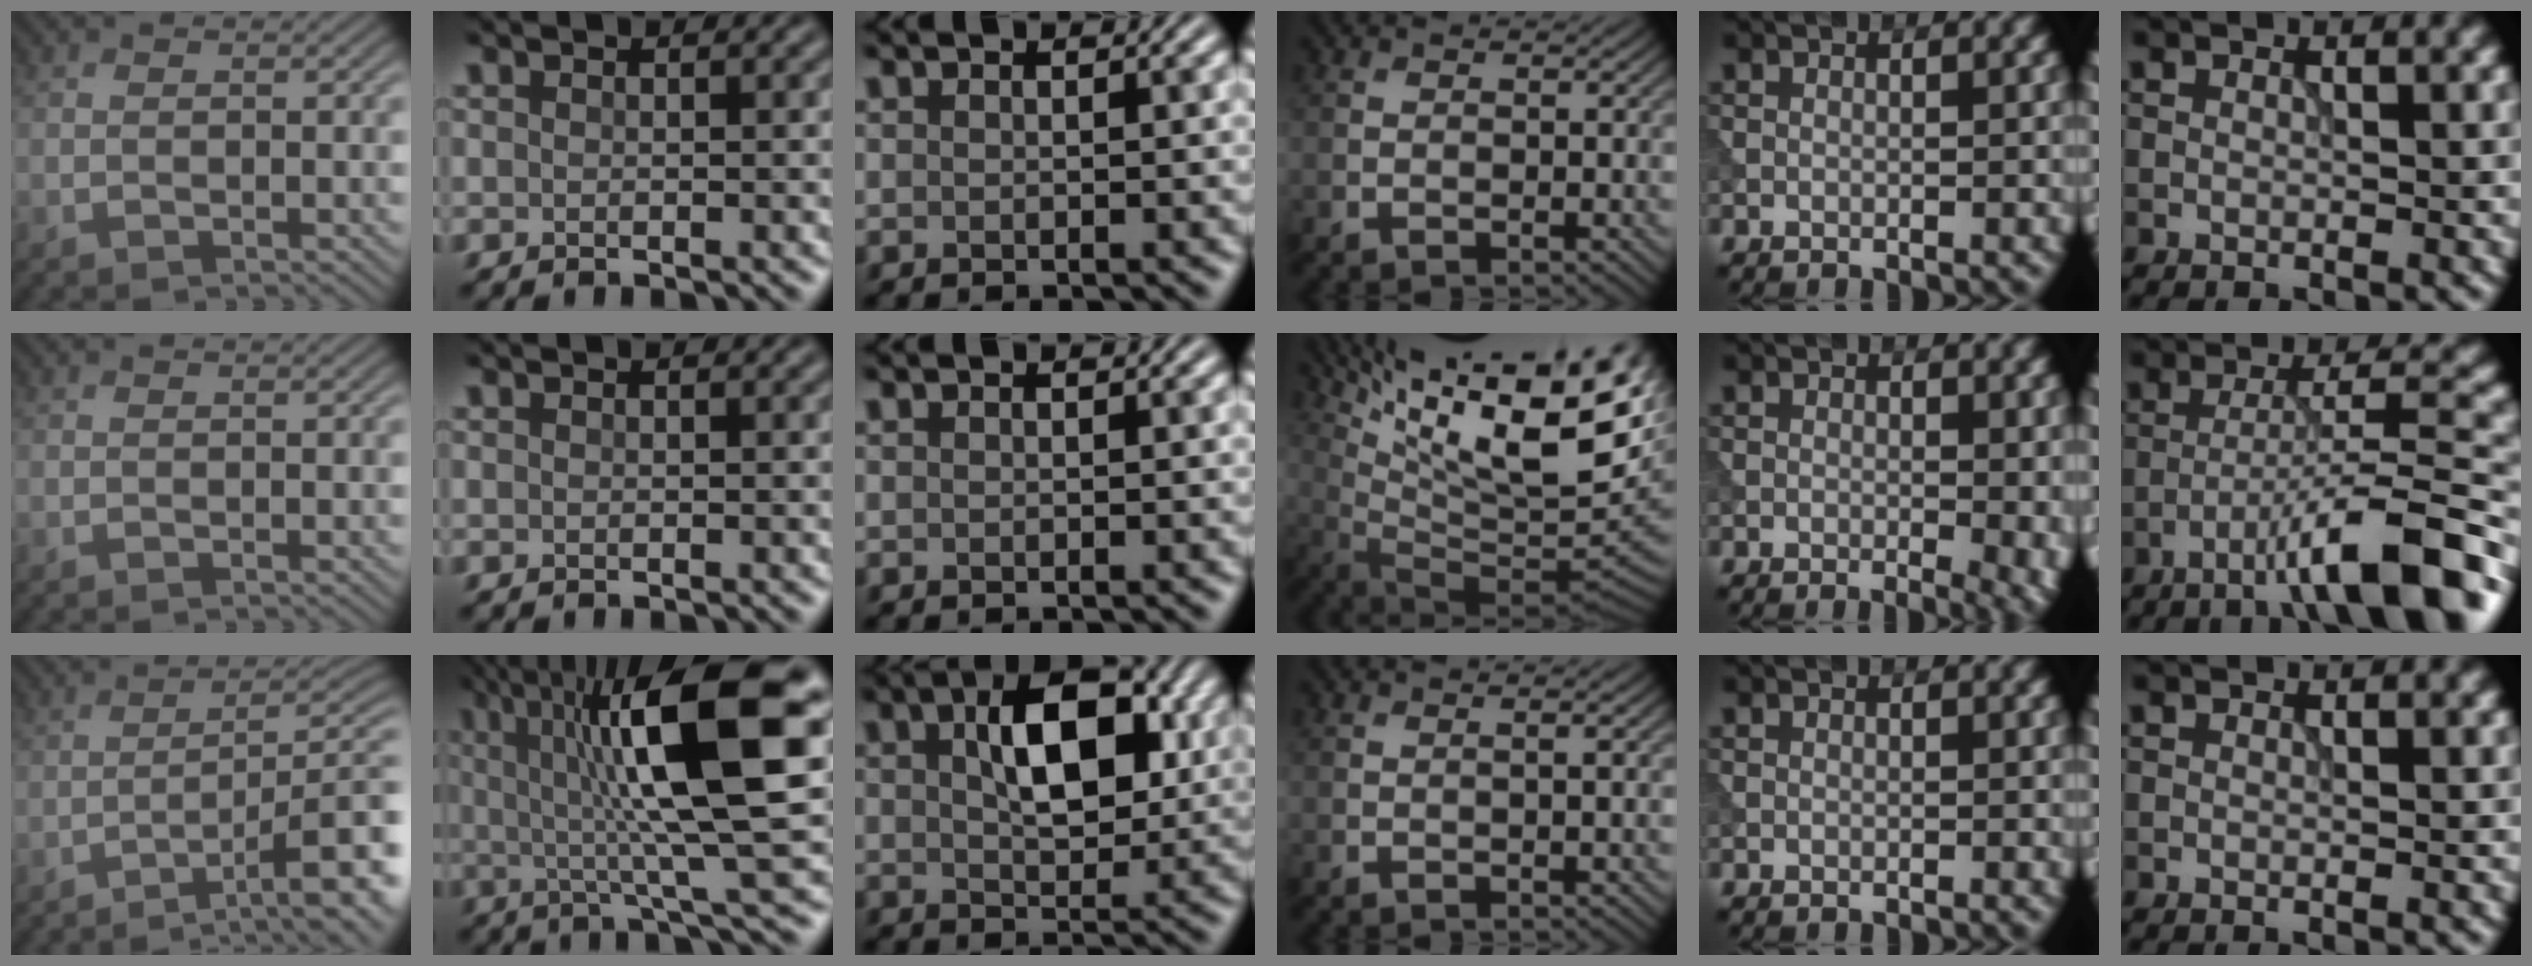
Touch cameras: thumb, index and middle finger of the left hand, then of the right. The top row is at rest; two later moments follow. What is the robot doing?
{"motion": "dispense", "object": "syringe"}